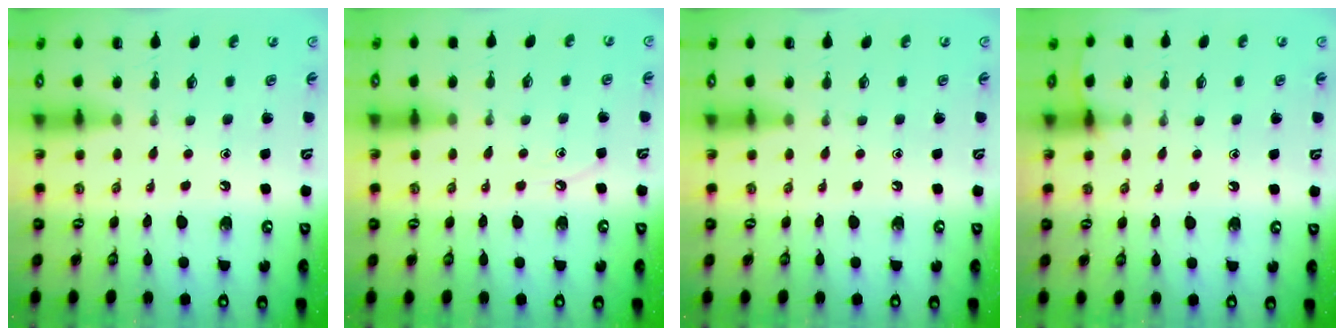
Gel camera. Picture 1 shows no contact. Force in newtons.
{"total": 3.6, "press": 3.6, "slide": 0.6}
{"total": 0.0}
{"total": 3.6, "press": 3.6, "slide": 0.5}